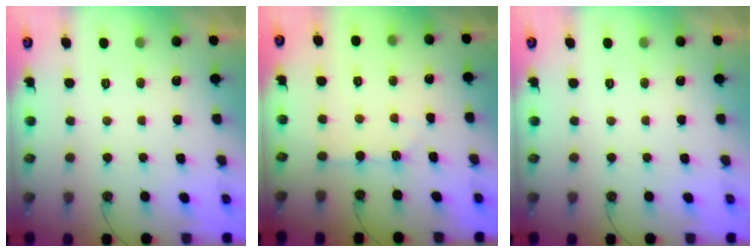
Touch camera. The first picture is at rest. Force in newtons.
{"total": 3.6, "press": 3.5, "slide": 0.6}
{"total": 0.0}